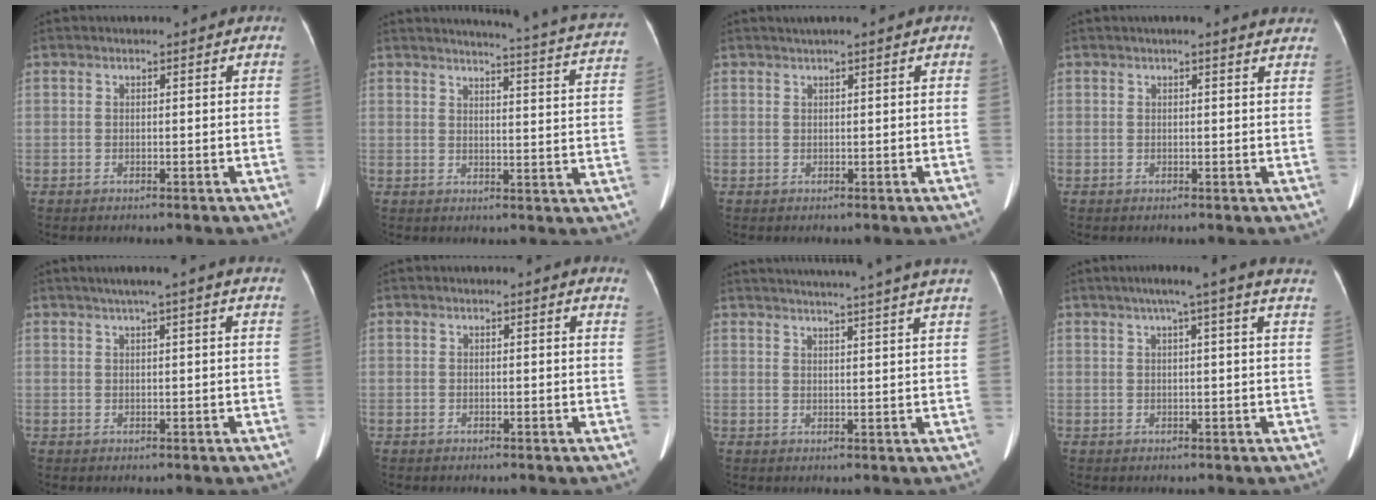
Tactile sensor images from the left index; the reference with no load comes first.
{"total": 18.7, "force": [17.7, -0.1, 6.1], "torque": [-0.077, -0.087, 0.183]}
{"total": 0.8, "force": [0.6, 0.1, 0.6], "torque": [-0.009, 0.017, 0.013]}
{"total": 5.1, "force": [4.6, 1.0, 1.9], "torque": [-0.015, 0.013, 0.033]}
{"total": 6.4, "force": [5.1, -0.8, 3.8], "torque": [-0.051, 0.025, 0.062]}
{"total": 2.7, "force": [2.5, 0.6, 0.6], "torque": [-0.012, -0.009, 0.004]}
{"total": 20.0, "force": [18.3, -1.5, 7.9], "torque": [-0.126, -0.025, 0.225]}
{"total": 13.3, "force": [10.6, -0.6, 8.0], "torque": [-0.117, 0.023, 0.118]}